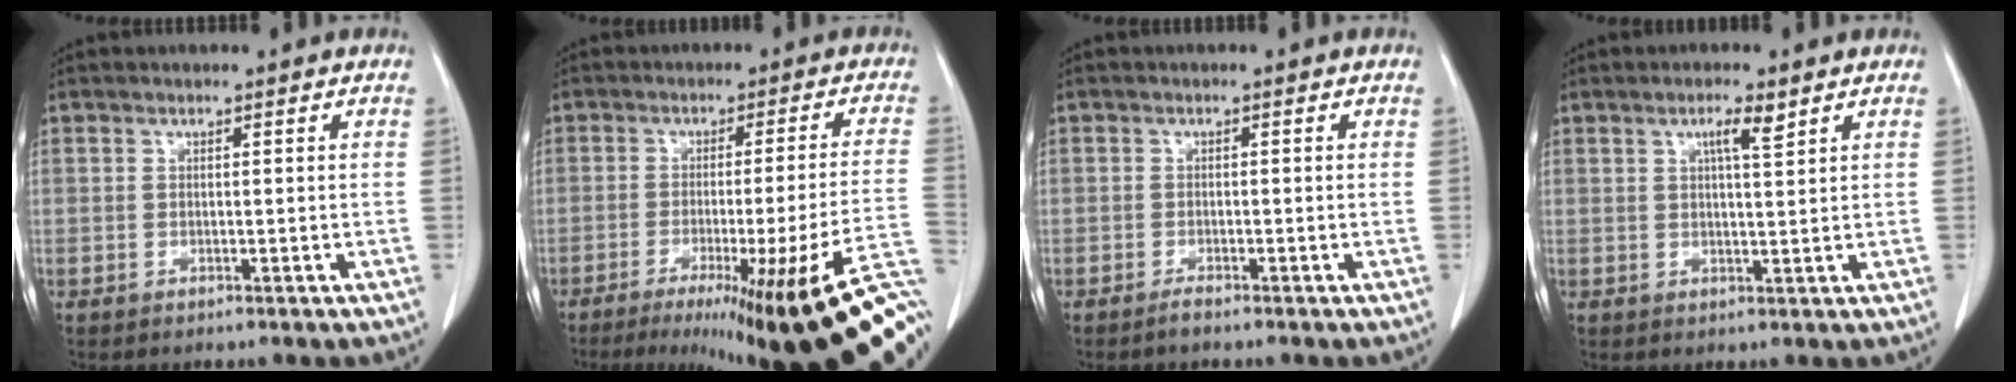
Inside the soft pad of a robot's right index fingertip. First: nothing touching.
{"total": 24.7, "force": [-15.1, -0.7, 19.5], "torque": [-0.146, -0.029, -0.210]}
{"total": 1.3, "force": [-1.3, 0.0, -0.1], "torque": [0.007, -0.003, -0.023]}
{"total": 3.4, "force": [1.9, 0.3, 2.8], "torque": [-0.050, 0.000, 0.032]}